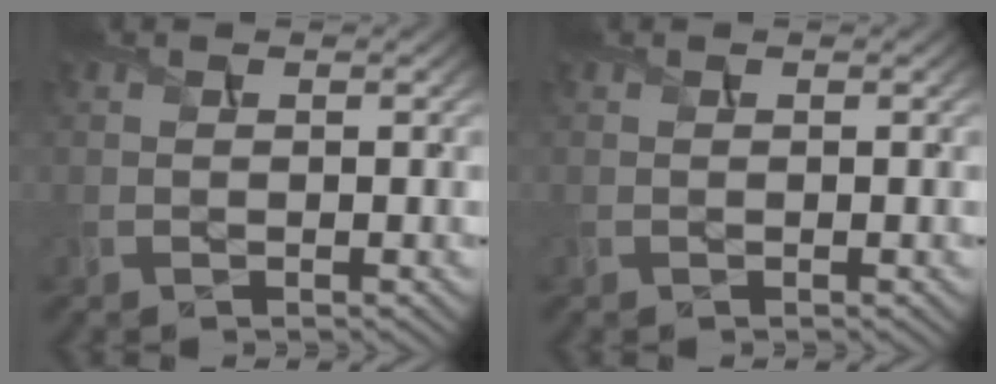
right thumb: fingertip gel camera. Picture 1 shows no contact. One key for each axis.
{"total": 0.0}